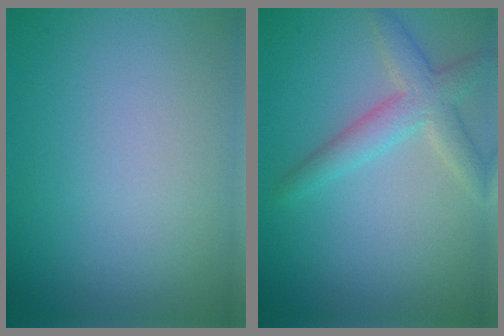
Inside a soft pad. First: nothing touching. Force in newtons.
{"total": 3.5, "press": 3.5, "slide": 0.2}